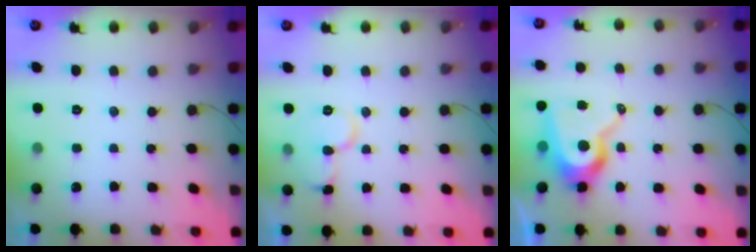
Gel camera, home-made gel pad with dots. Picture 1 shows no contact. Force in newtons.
{"total": 10.9, "press": 10.8, "slide": 1.2}
{"total": 13.8, "press": 13.7, "slide": 1.1}